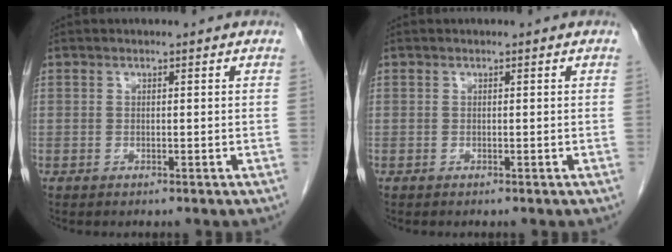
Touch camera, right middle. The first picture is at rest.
{"total": 0.0}